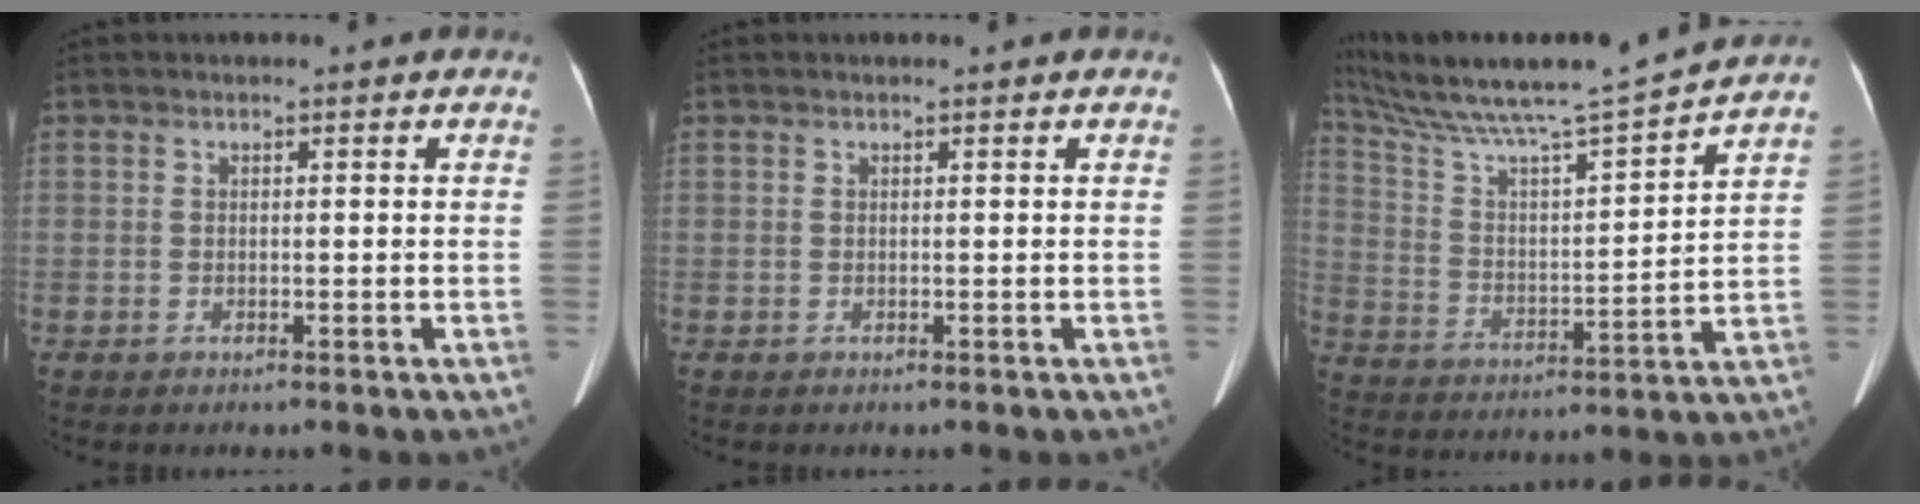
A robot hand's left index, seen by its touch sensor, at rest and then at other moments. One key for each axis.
{"total": 0.0}
{"total": 16.1, "fx": 14.5, "fy": -1.2, "fz": 6.8, "tx": -0.133, "ty": -0.015, "tz": 0.246}